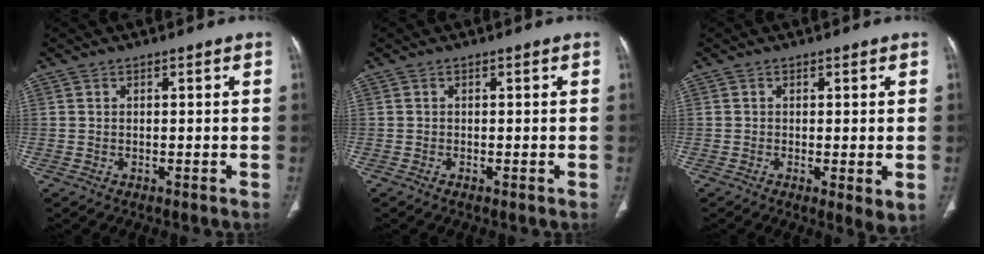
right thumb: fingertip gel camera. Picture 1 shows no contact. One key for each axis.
{"total": 0.5, "fx": -0.3, "fy": 0.2, "fz": 0.4, "tx": -0.011, "ty": -0.001, "tz": -0.006}
{"total": 3.8, "fx": -0.7, "fy": 1.1, "fz": 3.6, "tx": -0.061, "ty": -0.014, "tz": -0.013}